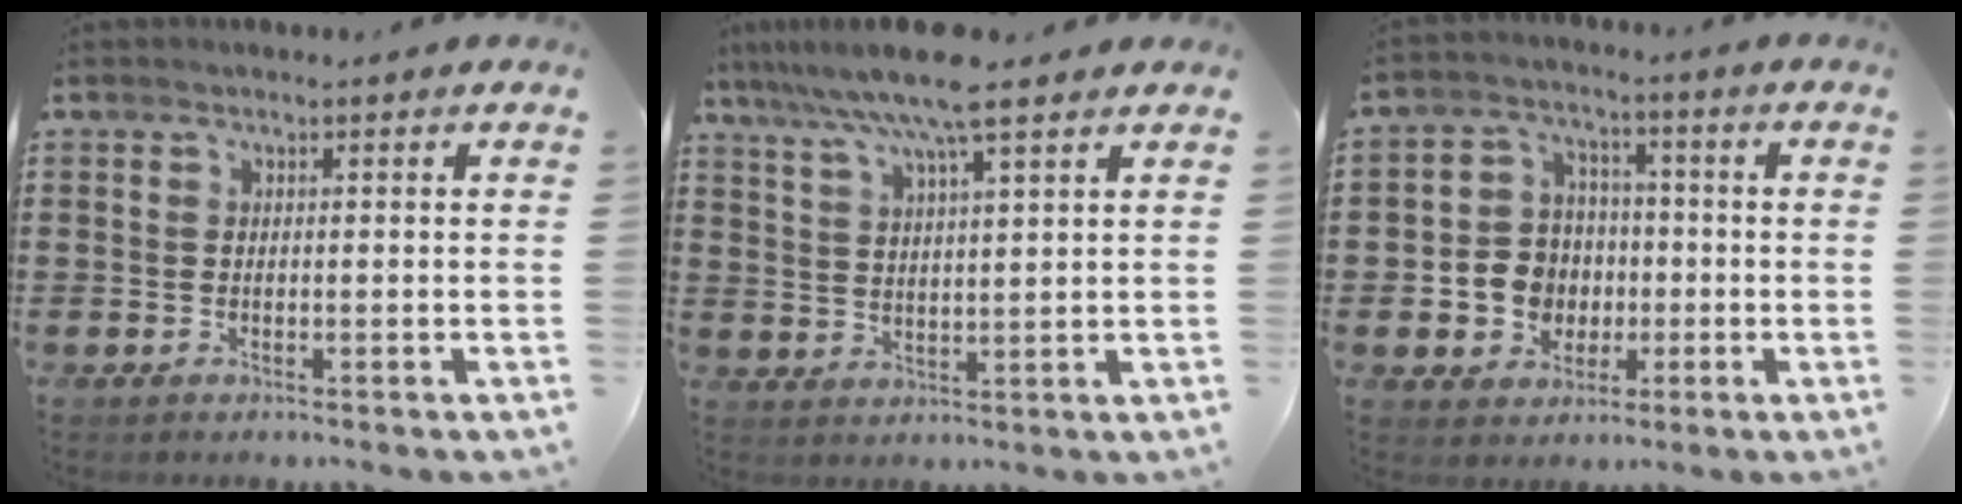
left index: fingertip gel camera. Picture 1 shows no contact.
{"total": 9.2, "force": [7.2, 0.5, 5.8], "torque": [-0.130, -0.016, 0.128]}
{"total": 7.2, "force": [-1.0, 6.7, 2.4], "torque": [-0.071, 0.021, -0.015]}